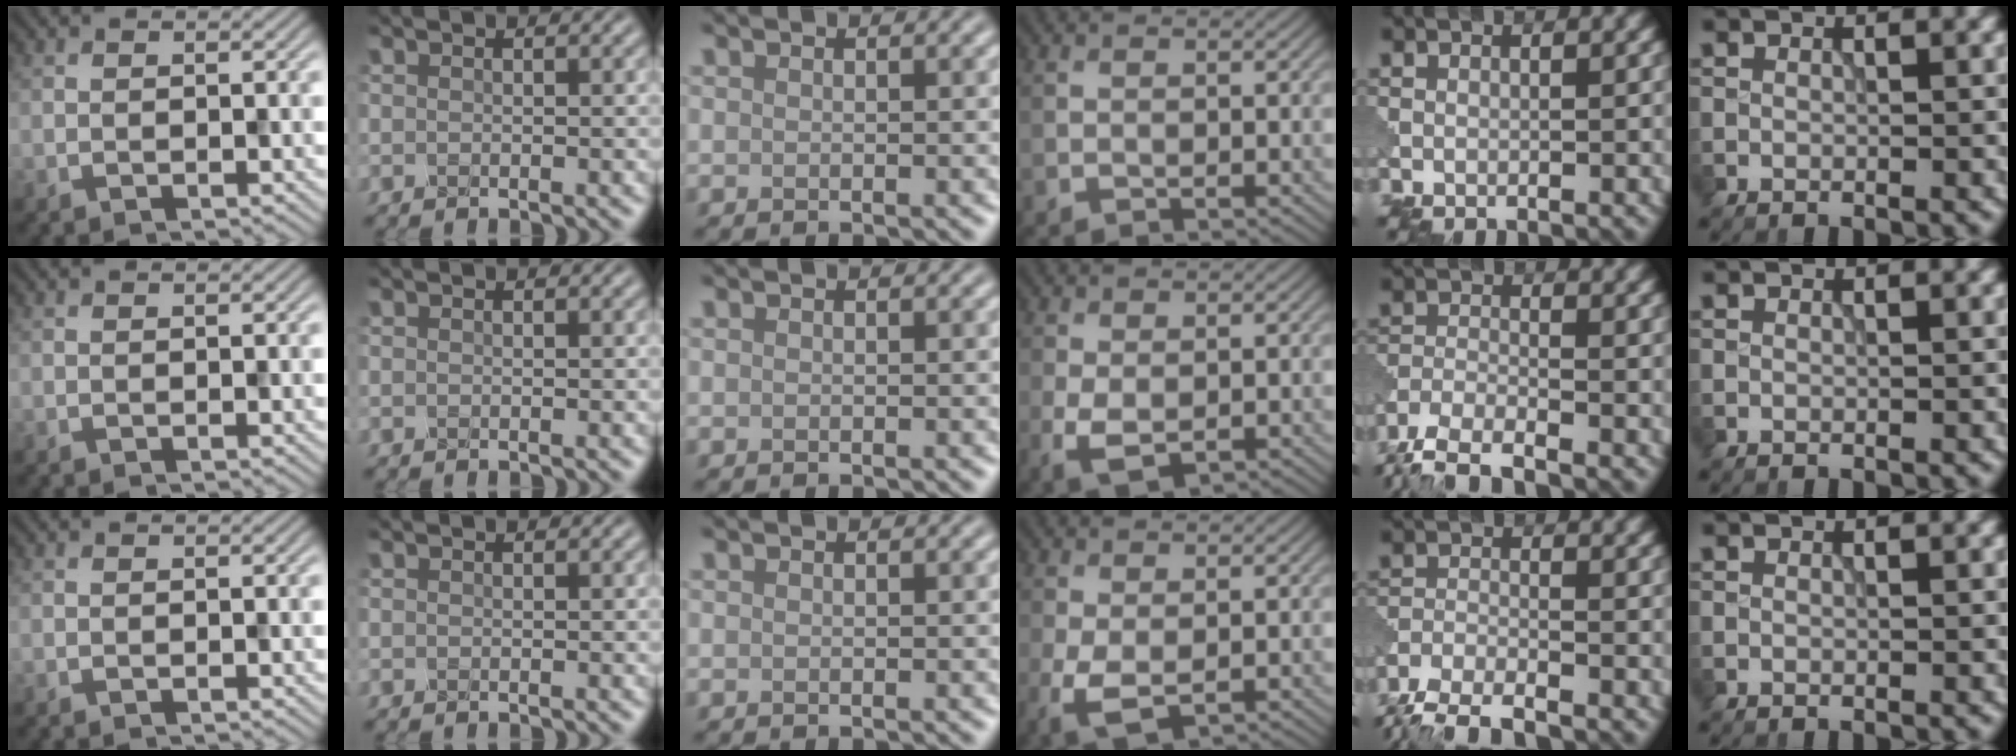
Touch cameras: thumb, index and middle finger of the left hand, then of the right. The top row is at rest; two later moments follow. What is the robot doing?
{"motion": "squeeze", "object": "foam earplug"}